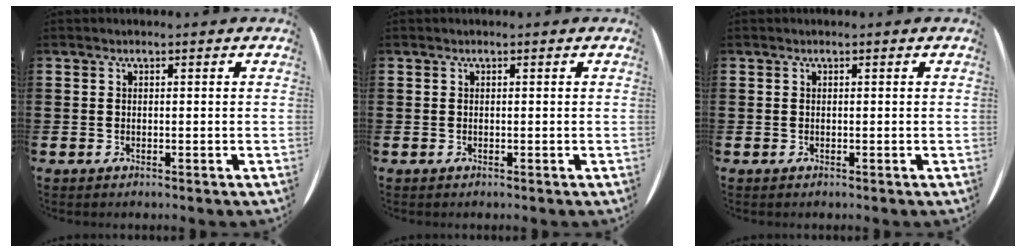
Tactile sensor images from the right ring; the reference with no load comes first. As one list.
[{"total": 0.0}, {"total": 0.0}]